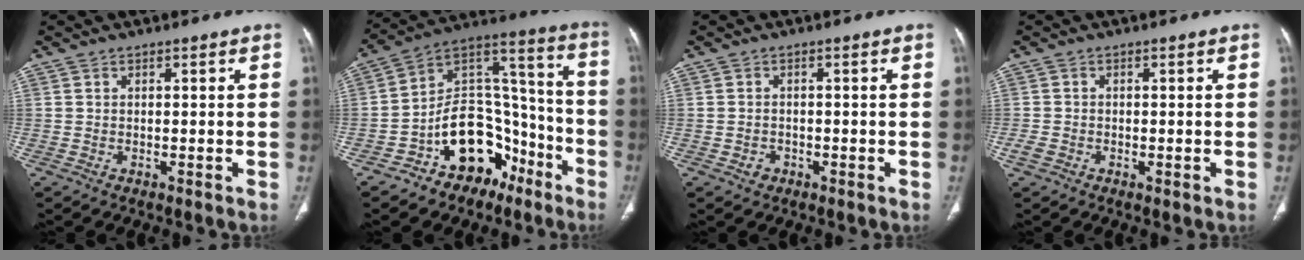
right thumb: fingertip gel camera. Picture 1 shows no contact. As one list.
[{"total": 18.0, "force": [-9.4, 12.0, 9.5], "torque": [-0.092, 0.110, -0.152]}, {"total": 1.7, "force": [-0.8, 1.4, 0.5], "torque": [-0.005, 0.009, -0.009]}, {"total": 2.2, "force": [-0.9, 1.5, 1.3], "torque": [-0.026, 0.003, -0.015]}]